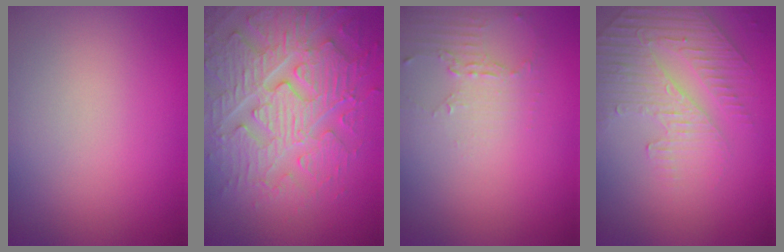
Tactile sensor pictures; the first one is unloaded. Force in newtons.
{"total": 7.2, "press": 6.0, "slide": 4.0}
{"total": 2.0, "press": 1.5, "slide": 1.4}
{"total": 4.8, "press": 3.3, "slide": 3.5}